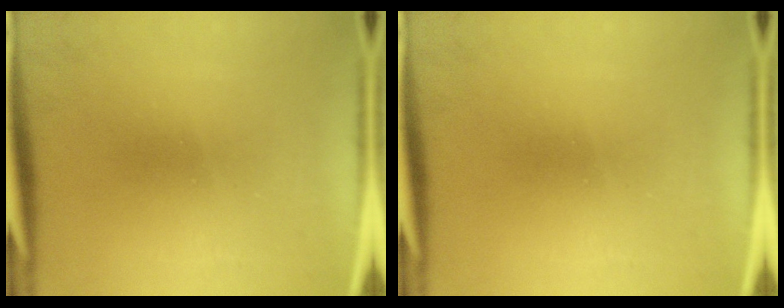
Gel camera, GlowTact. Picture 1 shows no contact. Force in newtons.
{"total": 0.0}